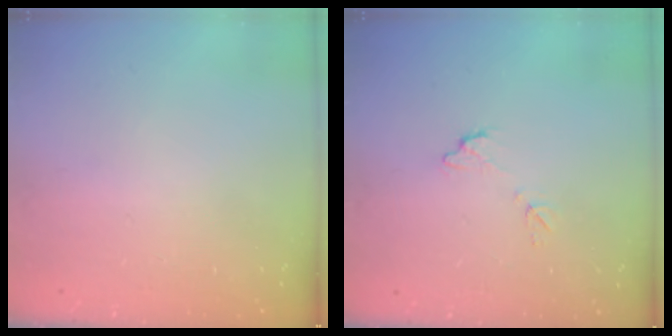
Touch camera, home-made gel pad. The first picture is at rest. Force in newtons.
{"total": 6.2, "press": 6.2, "slide": 0.4}